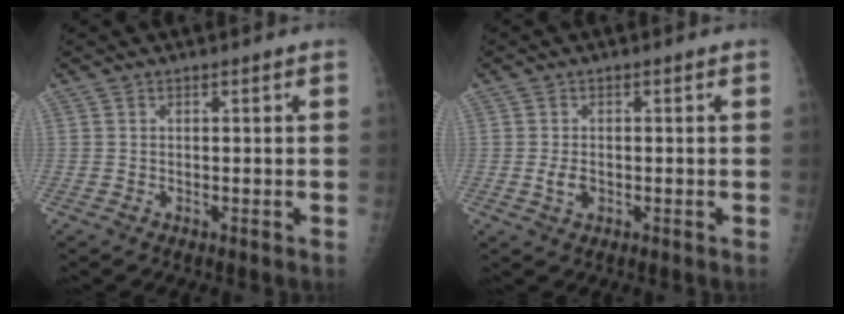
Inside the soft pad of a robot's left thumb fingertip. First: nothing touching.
{"total": 2.4, "force": [-0.3, 1.6, 1.8], "torque": [-0.032, -0.001, -0.002]}